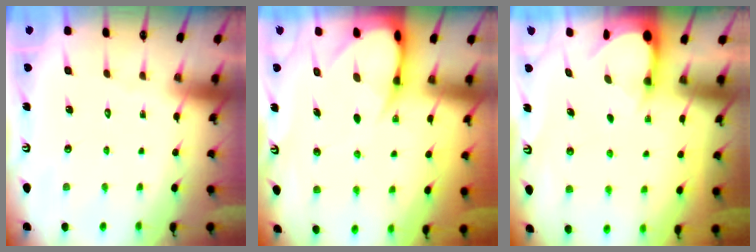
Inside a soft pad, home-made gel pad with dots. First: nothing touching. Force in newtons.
{"total": 9.1, "press": 9.1, "slide": 1.0}
{"total": 3.1, "press": 3.1, "slide": 0.2}